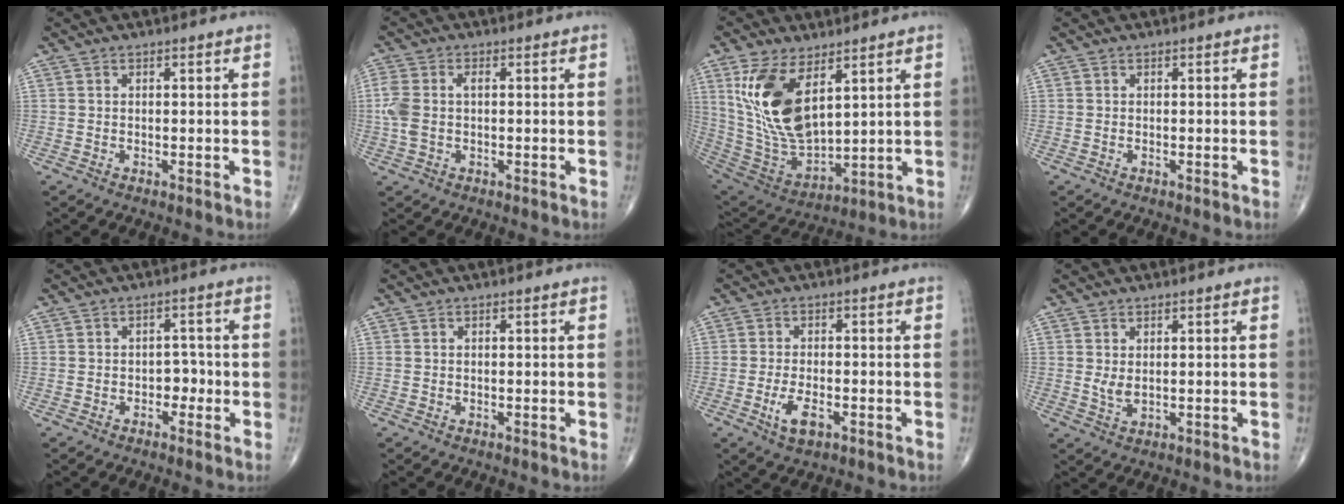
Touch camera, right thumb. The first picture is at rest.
{"total": 6.1, "force": [0.1, 3.6, 4.9], "torque": [-0.138, 0.018, -0.001]}
{"total": 17.6, "force": [6.7, 8.6, 13.8], "torque": [-0.257, -0.029, 0.148]}
{"total": 0.0}
{"total": 2.8, "force": [-1.0, 2.0, 1.6], "torque": [-0.001, 0.012, -0.020]}
{"total": 0.0}
{"total": 4.8, "force": [-2.0, 2.2, 3.8], "torque": [-0.073, 0.003, -0.032]}
{"total": 2.3, "force": [0.5, 1.1, 1.9], "torque": [-0.035, -0.010, 0.015]}